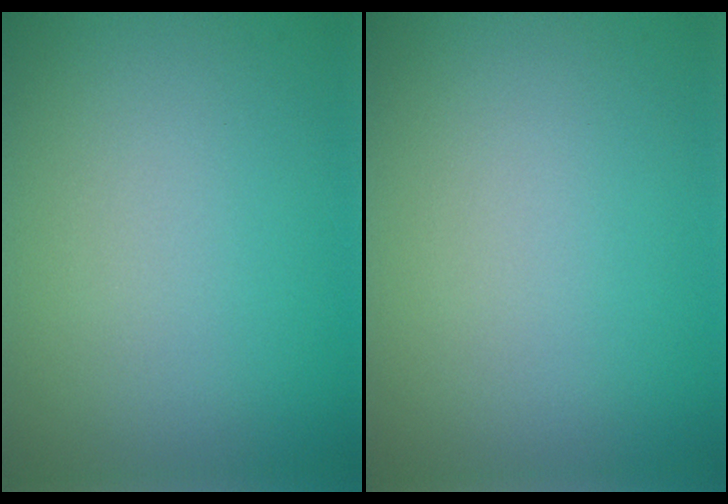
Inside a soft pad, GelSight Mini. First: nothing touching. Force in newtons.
{"total": 0.0}